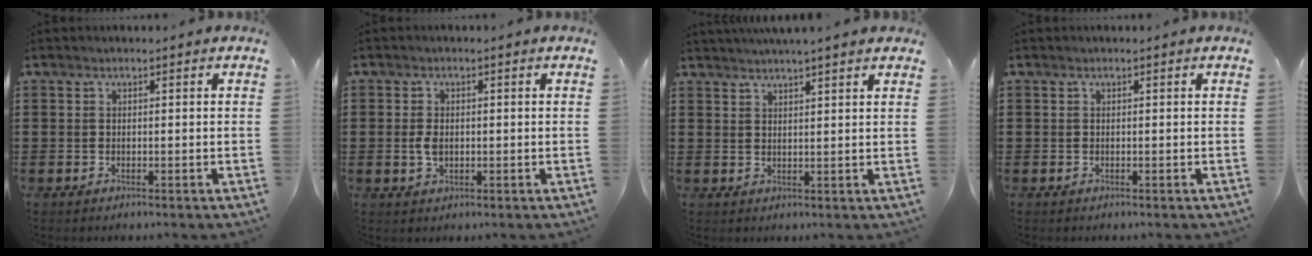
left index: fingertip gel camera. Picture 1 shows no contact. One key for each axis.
{"total": 2.5, "fx": -0.1, "fy": 1.5, "fz": 2.0, "tx": -0.049, "ty": 0.000, "tz": -0.004}
{"total": 2.7, "fx": 2.5, "fy": -0.4, "fz": 0.8, "tx": -0.023, "ty": -0.004, "tz": 0.048}
{"total": 0.0}